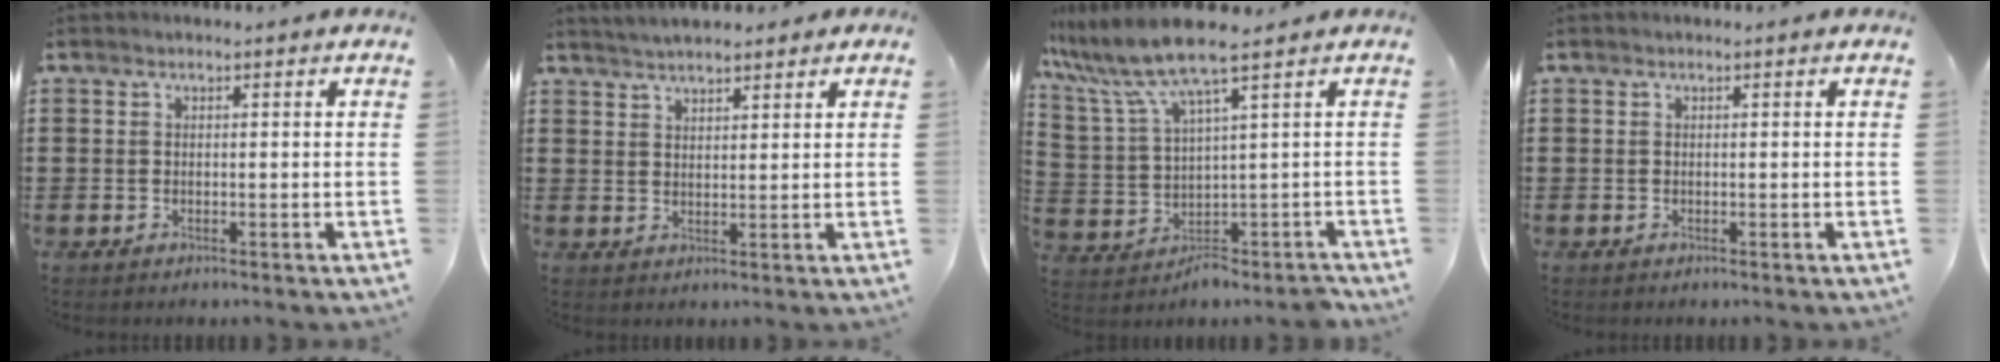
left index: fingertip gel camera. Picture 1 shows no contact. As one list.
[{"total": 3.0, "force": [2.9, 0.6, 0.8], "torque": [-0.022, 0.001, 0.054]}, {"total": 7.9, "force": [4.5, 2.1, 6.1], "torque": [-0.145, -0.032, 0.077]}, {"total": 0.0}]